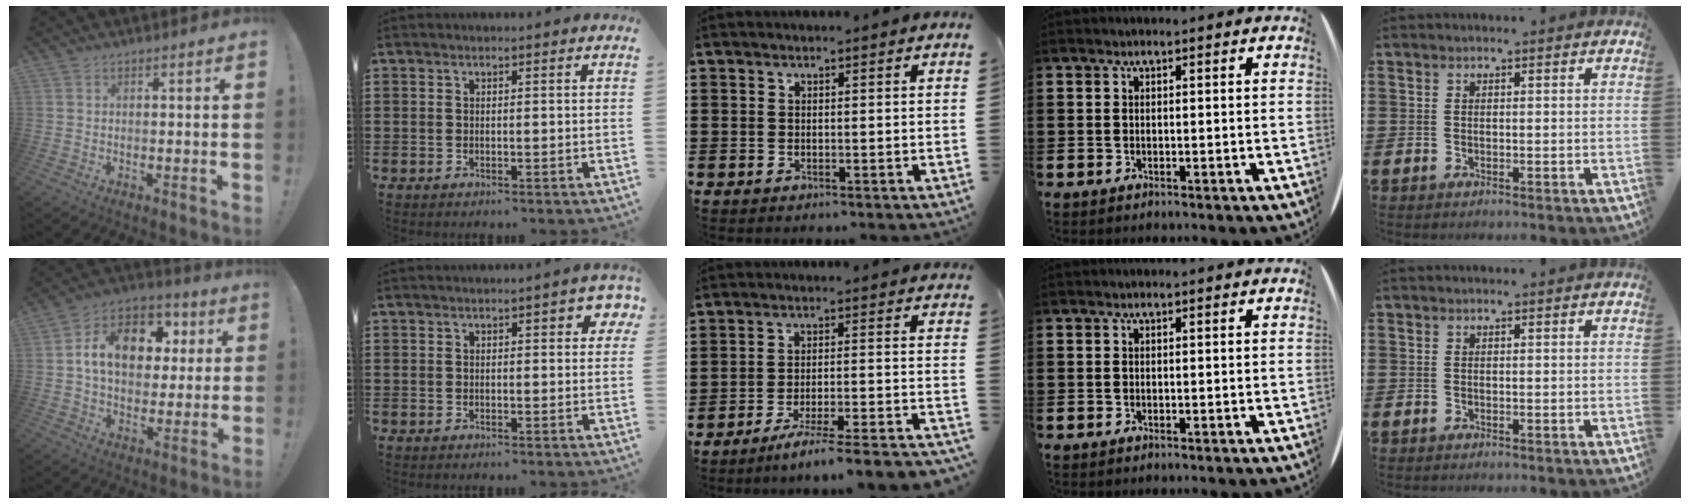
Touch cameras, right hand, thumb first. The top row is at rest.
{"thumb": {"total": 15.8, "force": [3.4, 11.3, 10.4], "torque": [-0.149, 0.002, 0.065]}, "index": {"total": 1.9, "force": [0.4, 0.9, 1.6], "torque": [-0.018, 0.002, 0.001]}, "middle": {"total": 5.8, "force": [-5.2, -1.1, 2.2], "torque": [-0.040, -0.021, -0.104]}}